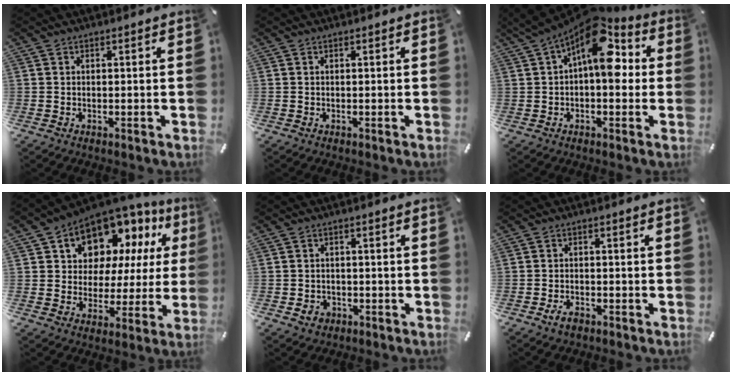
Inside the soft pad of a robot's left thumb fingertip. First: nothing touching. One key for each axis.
{"total": 0.0}
{"total": 14.6, "fx": 5.1, "fy": 7.3, "fz": 11.5, "tx": -0.179, "ty": -0.037, "tz": 0.086}
{"total": 11.3, "fx": 8.5, "fy": 7.1, "fz": 2.5, "tx": -0.061, "ty": -0.082, "tz": 0.157}
{"total": 3.0, "fx": -1.2, "fy": 2.5, "fz": 1.0, "tx": -0.017, "ty": 0.005, "tz": -0.024}
{"total": 2.7, "fx": -1.7, "fy": 1.5, "fz": 1.6, "tx": -0.035, "ty": 0.005, "tz": -0.033}